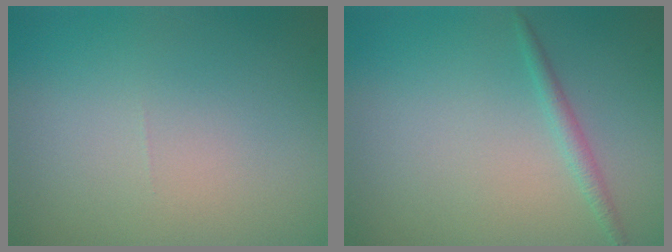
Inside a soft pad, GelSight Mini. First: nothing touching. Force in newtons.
{"total": 1.2, "press": 1.2, "slide": 0.1}